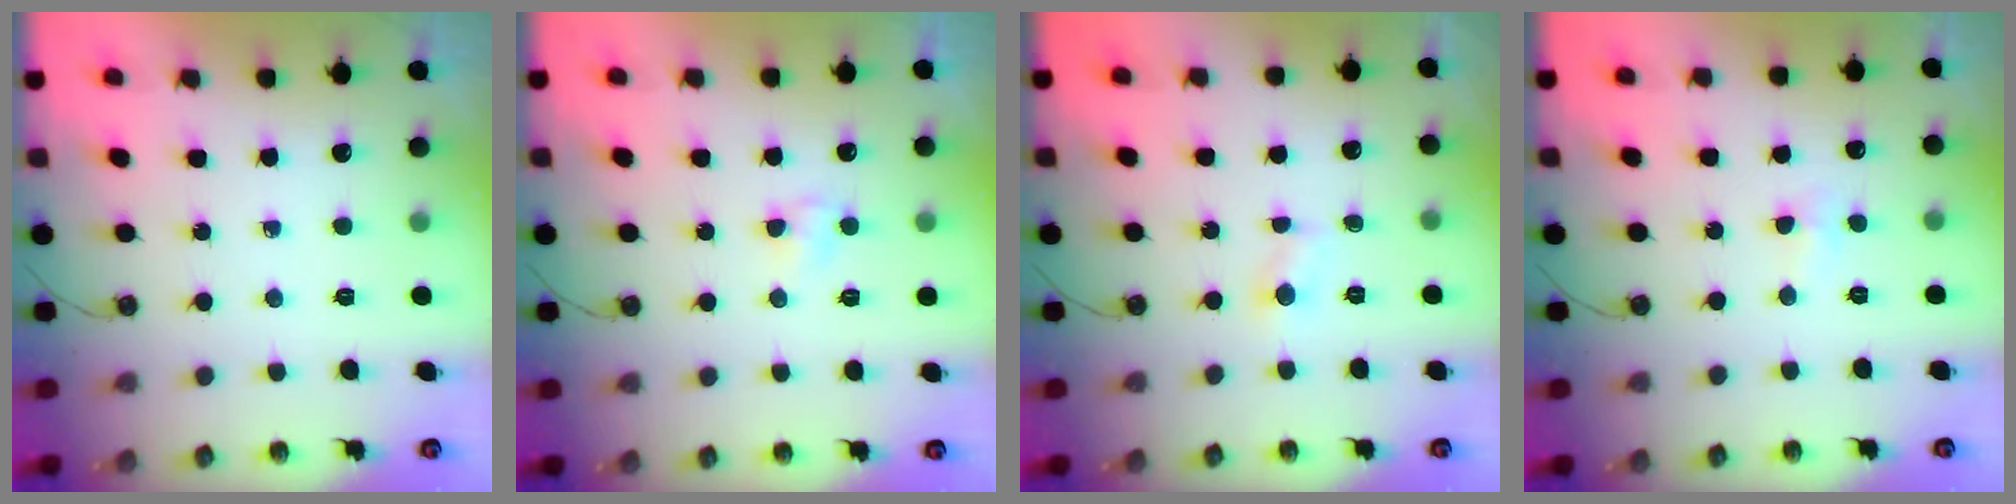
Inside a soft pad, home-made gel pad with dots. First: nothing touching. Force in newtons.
{"total": 2.8, "press": 2.8, "slide": 0.3}
{"total": 3.3, "press": 3.3, "slide": 0.3}
{"total": 4.0, "press": 2.2, "slide": 3.4}